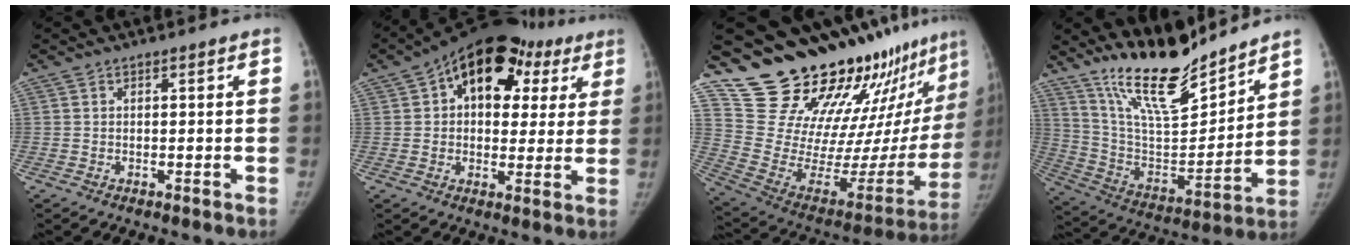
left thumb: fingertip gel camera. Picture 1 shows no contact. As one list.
[{"total": 19.2, "force": [7.9, 12.3, 12.5], "torque": [-0.126, 0.023, 0.105]}, {"total": 28.6, "force": [24.8, 8.3, 11.5], "torque": [-0.148, -0.208, 0.358]}, {"total": 18.9, "force": [16.0, 4.6, 9.0], "torque": [-0.115, -0.107, 0.291]}]